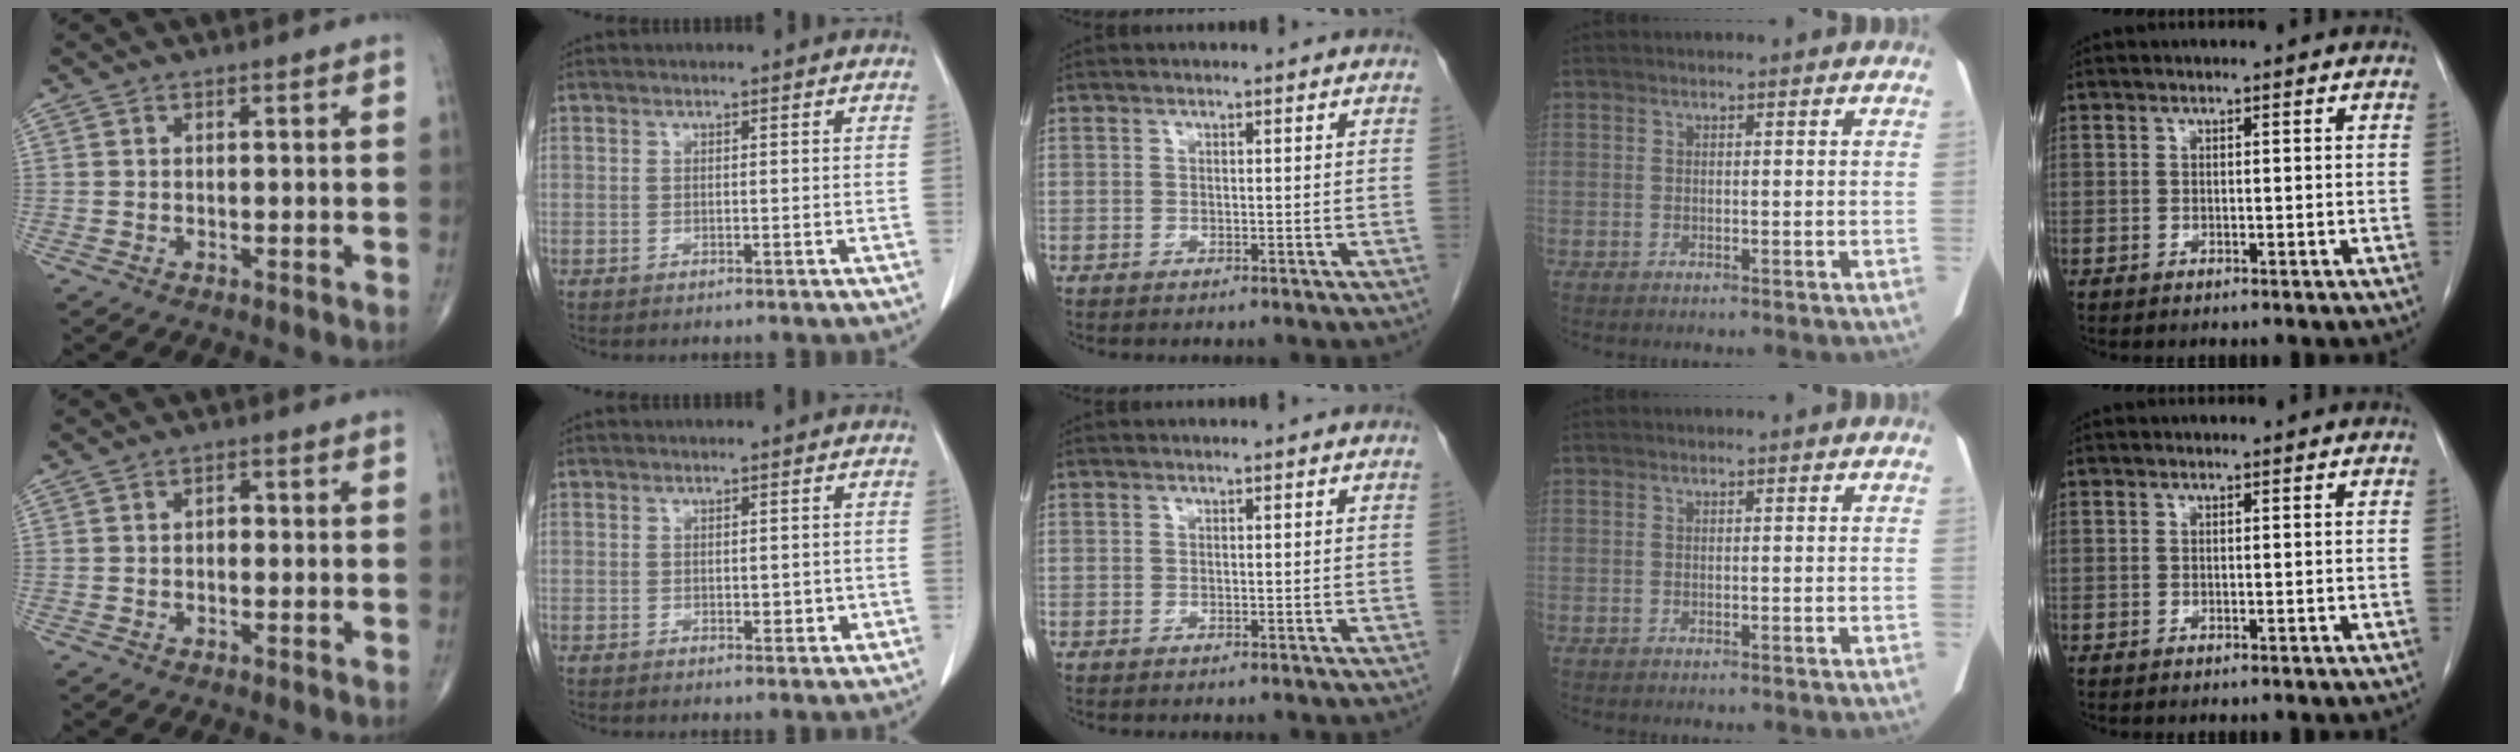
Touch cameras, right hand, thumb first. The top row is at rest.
{"thumb": {"total": 1.7, "force": [0.0, 1.1, 1.3], "torque": [-0.015, 0.007, -0.004]}, "index": {"total": 2.3, "force": [-0.2, 1.3, 1.9], "torque": [-0.022, -0.002, 0.002]}}